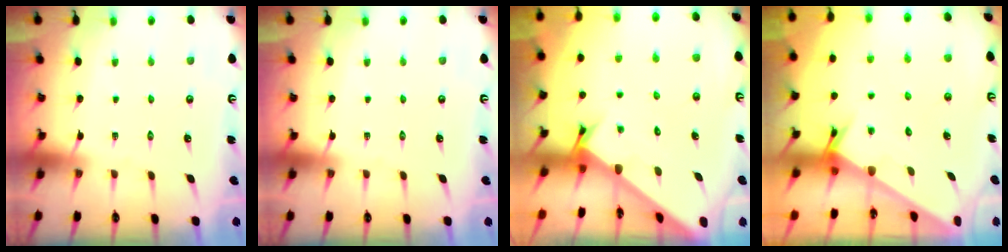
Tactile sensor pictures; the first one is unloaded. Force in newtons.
{"total": 0.0}
{"total": 2.7, "press": 2.7, "slide": 0.3}
{"total": 2.4, "press": 2.4, "slide": 0.1}